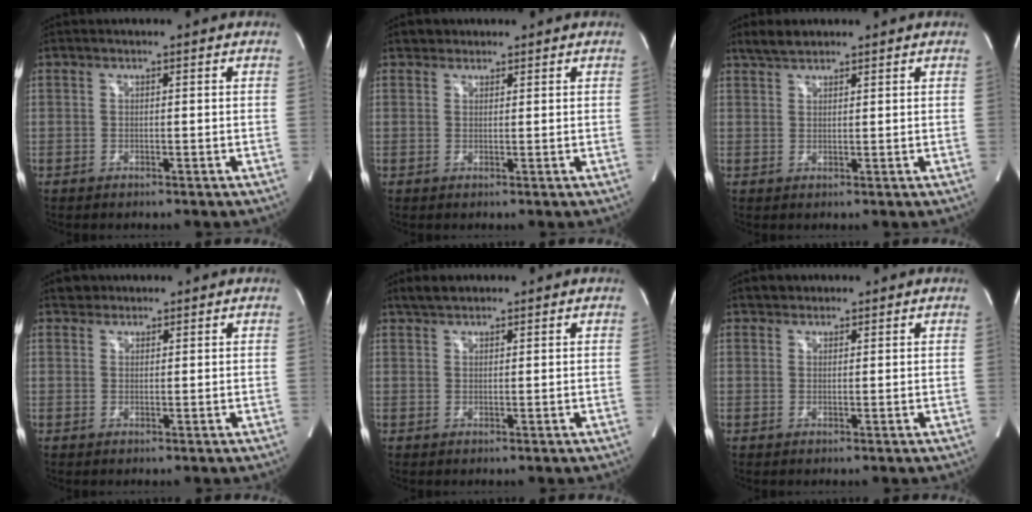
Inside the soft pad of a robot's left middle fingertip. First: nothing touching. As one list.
[{"total": 1.7, "force": [1.2, 1.1, 0.0], "torque": [0.004, 0.010, 0.015]}, {"total": 2.9, "force": [2.5, 1.0, 1.1], "torque": [-0.028, 0.013, 0.049]}, {"total": 1.8, "force": [1.4, 1.2, -0.1], "torque": [0.004, 0.010, 0.019]}, {"total": 2.6, "force": [2.2, 1.0, 1.0], "torque": [-0.023, 0.014, 0.040]}, {"total": 1.8, "force": [1.3, 1.2, 0.1], "torque": [-0.001, 0.012, 0.019]}]